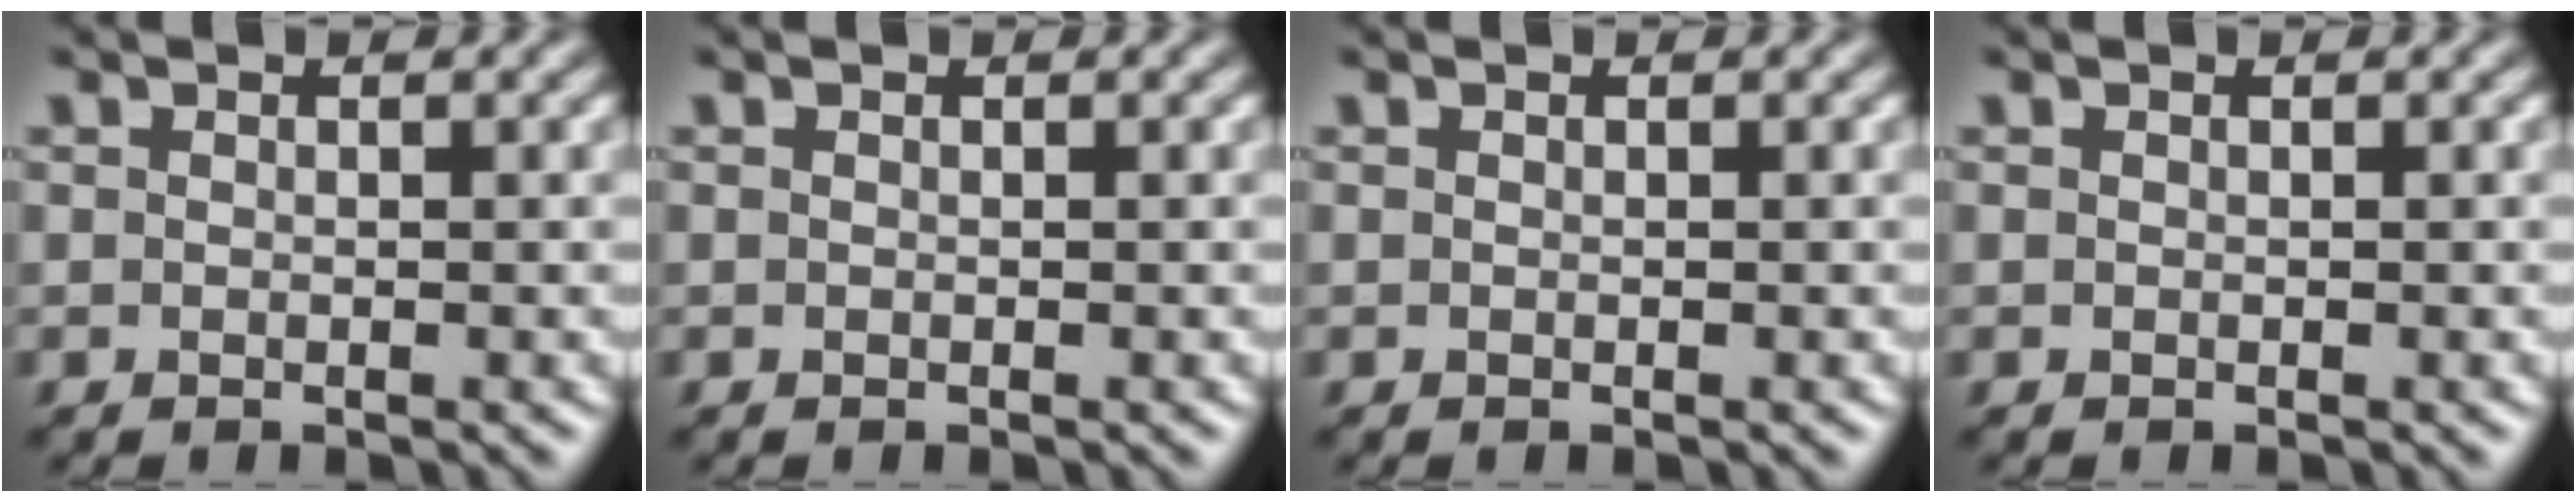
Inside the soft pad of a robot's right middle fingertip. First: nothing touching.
{"total": 0.0}
{"total": 0.0}
{"total": 0.0}